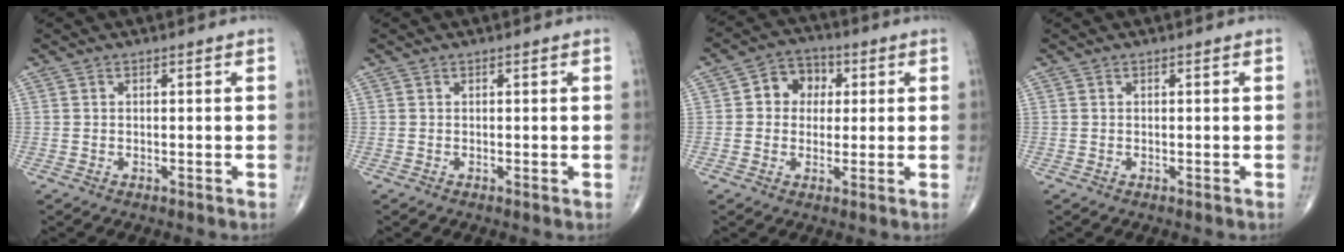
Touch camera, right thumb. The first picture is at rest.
{"total": 0.0}
{"total": 7.1, "force": [1.3, 6.0, 3.5], "torque": [-0.023, 0.011, 0.012]}
{"total": 0.0}